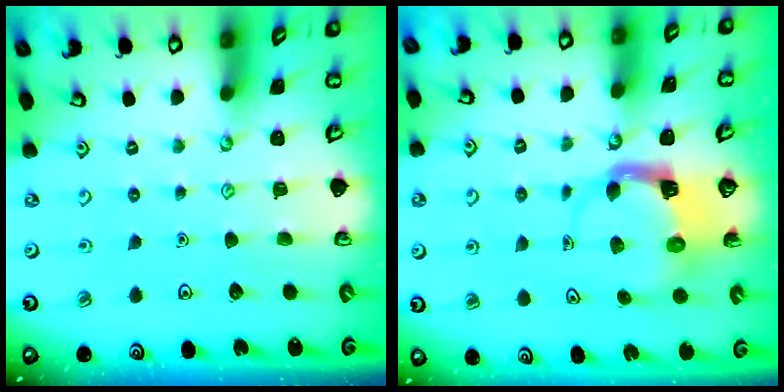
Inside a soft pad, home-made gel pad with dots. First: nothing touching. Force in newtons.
{"total": 4.2, "press": 4.2, "slide": 0.2}